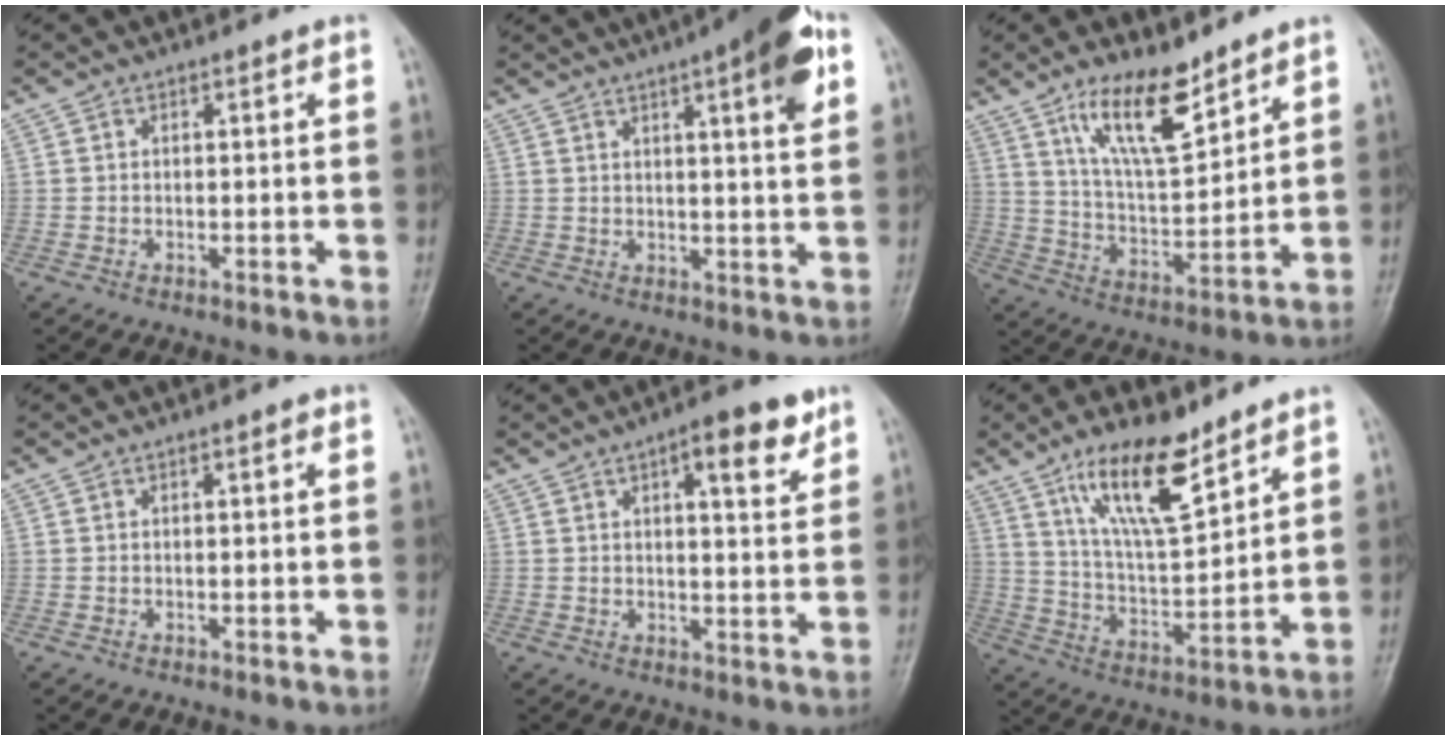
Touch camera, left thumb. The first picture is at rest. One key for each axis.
{"total": 11.7, "fx": 5.5, "fy": 2.3, "fz": 10.0, "tx": -0.125, "ty": -0.010, "tz": 0.068}
{"total": 12.8, "fx": 8.7, "fy": 4.0, "fz": 8.5, "tx": -0.129, "ty": -0.063, "tz": 0.166}
{"total": 1.0, "fx": 0.4, "fy": 0.2, "fz": 0.8, "tx": -0.013, "ty": 0.002, "tz": 0.005}
{"total": 8.2, "fx": 4.5, "fy": 2.6, "fz": 6.4, "tx": -0.073, "ty": -0.020, "tz": 0.059}
{"total": 14.4, "fx": 9.5, "fy": 4.3, "fz": 9.9, "tx": -0.152, "ty": -0.059, "tz": 0.180}